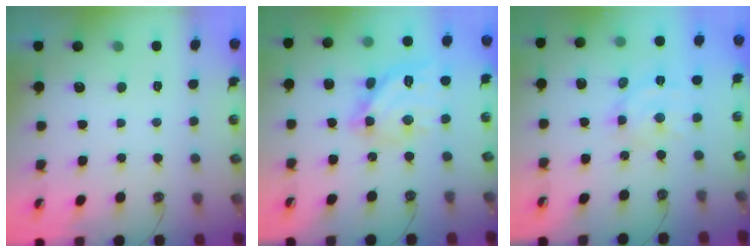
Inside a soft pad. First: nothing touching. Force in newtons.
{"total": 14.3, "press": 14.2, "slide": 0.9}
{"total": 10.0, "press": 9.9, "slide": 1.4}